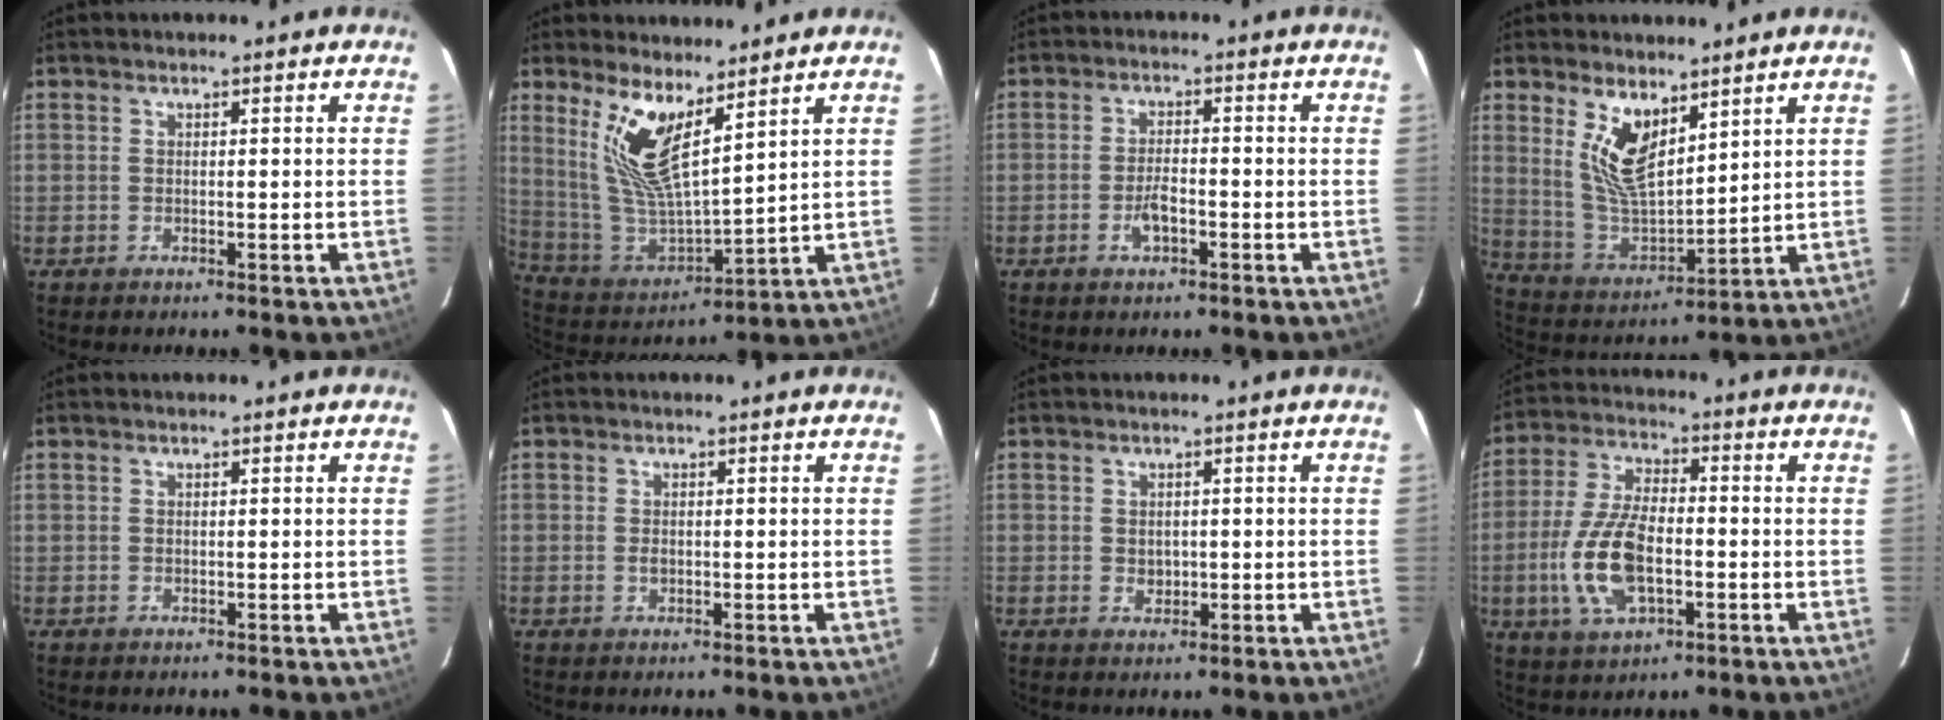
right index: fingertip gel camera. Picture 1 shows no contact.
{"total": 13.1, "force": [7.9, 3.8, 9.8], "torque": [-0.196, -0.006, 0.168]}
{"total": 3.7, "force": [-1.7, 1.5, 2.9], "torque": [-0.060, 0.002, -0.029]}
{"total": 10.9, "force": [6.0, 4.7, 7.7], "torque": [-0.150, -0.006, 0.131]}
{"total": 0.0}
{"total": 1.2, "force": [-0.1, 1.0, 0.6], "torque": [-0.011, 0.001, -0.002]}
{"total": 2.2, "force": [-0.1, 1.9, 1.0], "torque": [-0.014, 0.001, 0.002]}
{"total": 13.4, "force": [-3.1, 6.5, 11.3], "torque": [-0.241, 0.001, -0.054]}